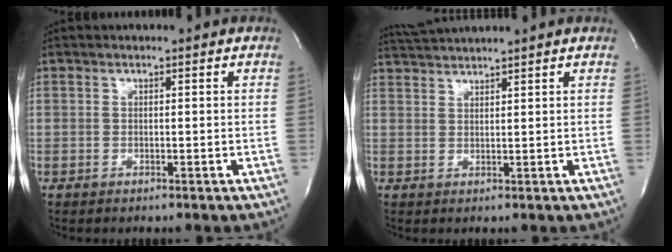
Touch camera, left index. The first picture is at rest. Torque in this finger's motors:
{"motor_torque": [1.72, -0.42, 0.39, 0.10]}